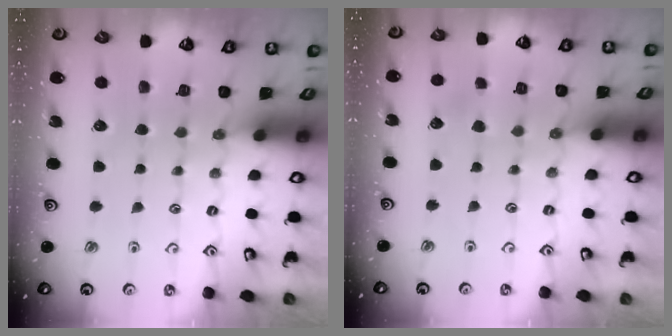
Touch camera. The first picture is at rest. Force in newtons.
{"total": 2.4, "press": 2.4, "slide": 0.3}